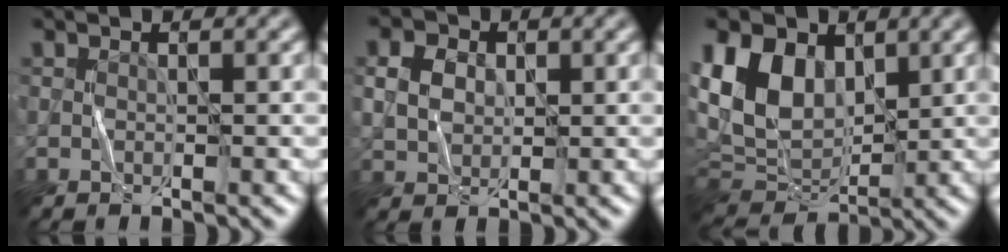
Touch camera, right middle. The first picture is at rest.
{"total": 2.9, "force": [0.6, 2.2, 1.8], "torque": [-0.045, 0.004, 0.007]}
{"total": 10.0, "force": [2.8, 6.9, 6.6], "torque": [-0.154, 0.012, 0.044]}